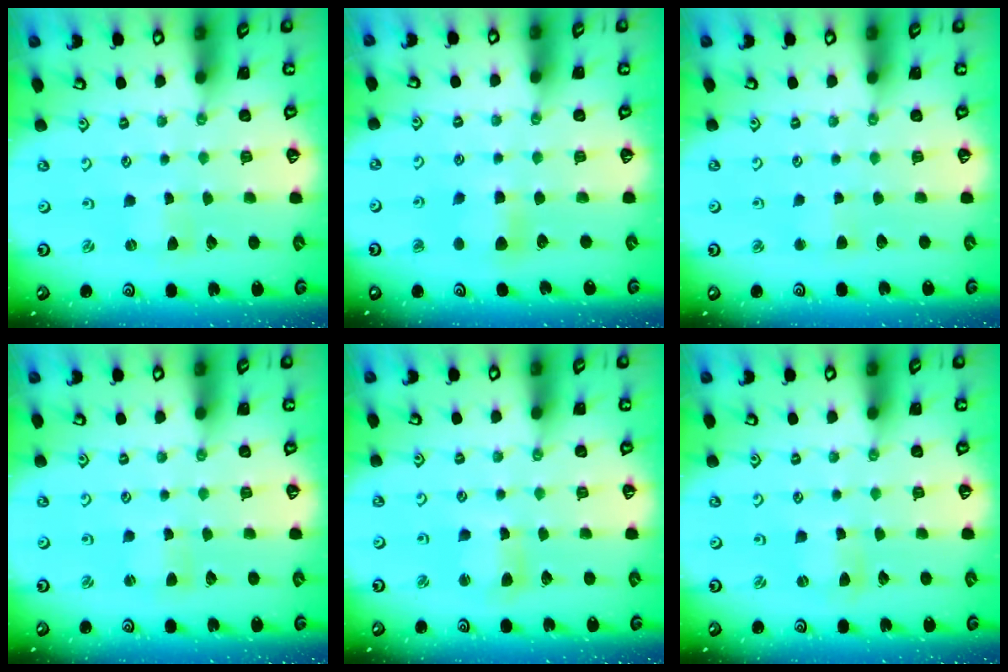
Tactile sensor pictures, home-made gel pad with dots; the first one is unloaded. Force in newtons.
{"total": 6.4, "press": 6.4, "slide": 0.7}
{"total": 2.5, "press": 2.5, "slide": 0.3}
{"total": 1.7, "press": 1.7, "slide": 0.3}
{"total": 4.2, "press": 4.1, "slide": 0.5}
{"total": 1.6, "press": 1.6, "slide": 0.3}